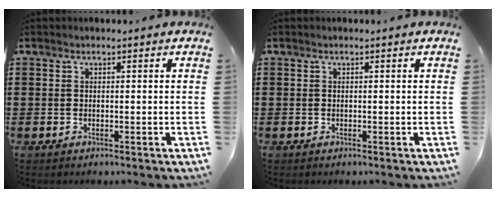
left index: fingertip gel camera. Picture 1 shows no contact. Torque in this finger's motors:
{"motor_torque": [-0.14, 0.04, -0.01, -0.01]}